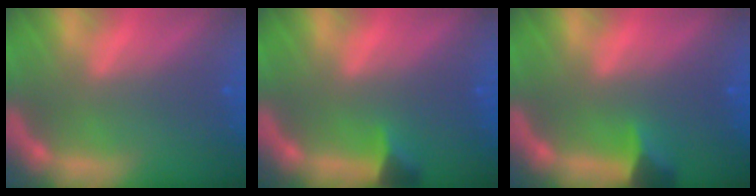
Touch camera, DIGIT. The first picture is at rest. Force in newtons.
{"total": 1.9}
{"total": 2.4}